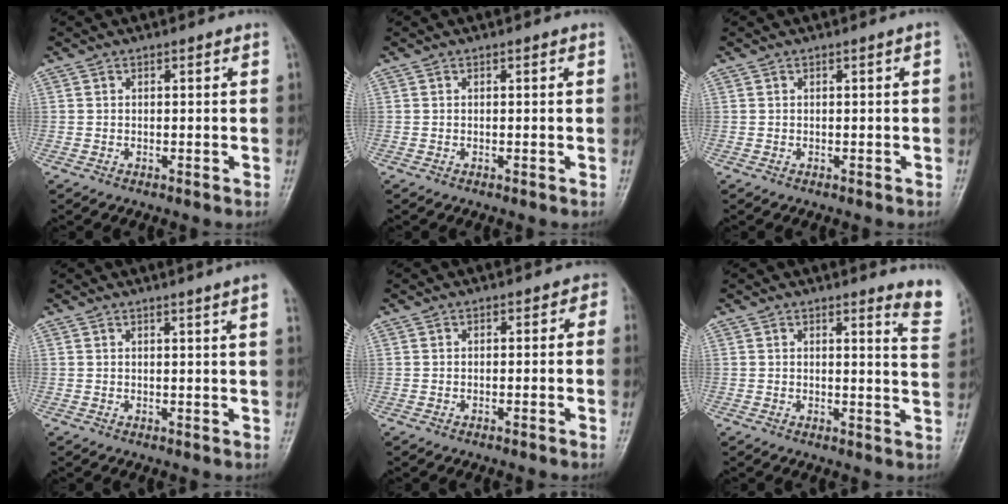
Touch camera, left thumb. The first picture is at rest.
{"total": 0.0}
{"total": 0.5, "force": [-0.2, -0.1, 0.5], "torque": [-0.003, 0.003, -0.001]}
{"total": 3.1, "force": [2.0, -0.9, 2.2], "torque": [-0.026, -0.006, 0.027]}
{"total": 1.4, "force": [-0.4, 1.1, 0.8], "torque": [0.013, 0.008, -0.016]}
{"total": 5.5, "force": [5.0, 0.3, 2.4], "torque": [-0.011, -0.048, 0.035]}